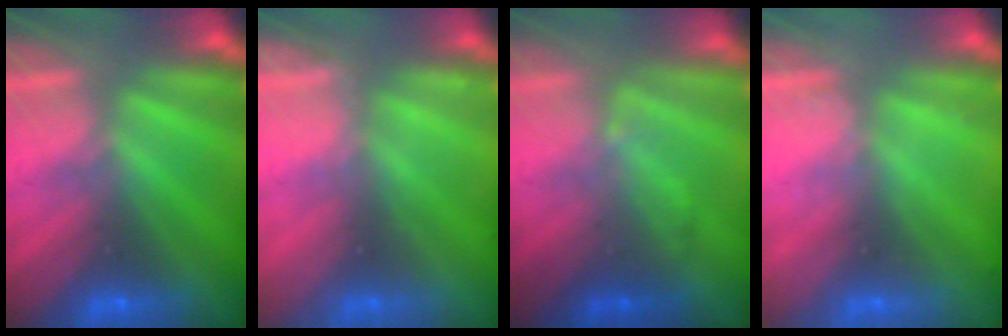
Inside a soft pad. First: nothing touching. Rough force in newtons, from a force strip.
{"total": 2.2}
{"total": 2.1}
{"total": 2.2}